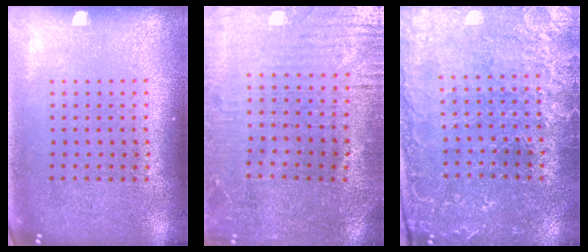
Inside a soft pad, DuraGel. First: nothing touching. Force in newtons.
{"total": 1.1, "press": 1.0, "slide": 0.4}
{"total": 1.2, "press": 1.2, "slide": 0.4}